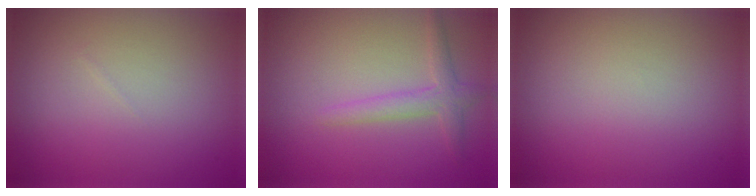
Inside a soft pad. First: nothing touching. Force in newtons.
{"total": 2.2, "press": 2.2, "slide": 0.1}
{"total": 0.0}